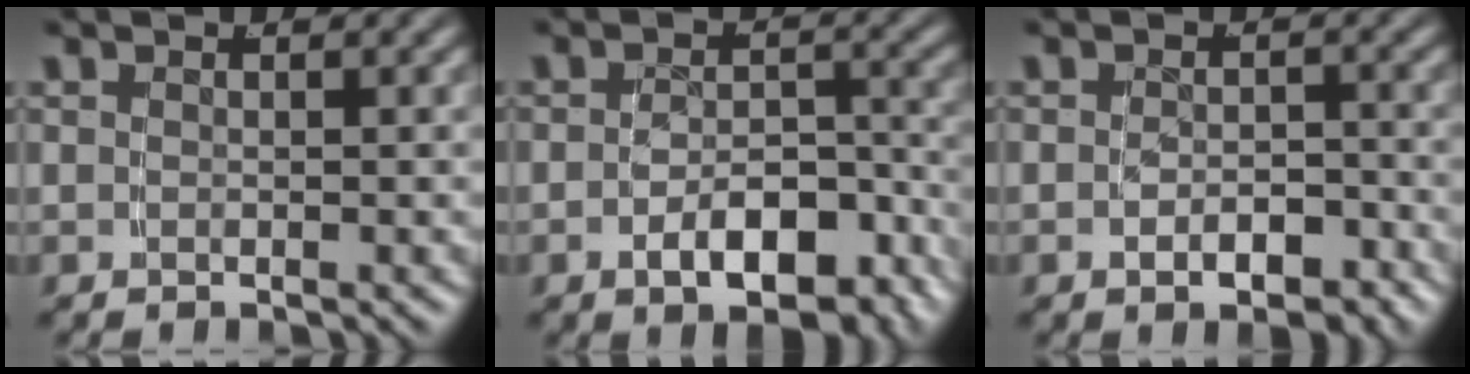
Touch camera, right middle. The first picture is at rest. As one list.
[{"total": 5.6, "force": [-4.0, 2.2, 3.2], "torque": [-0.042, -0.012, -0.058]}, {"total": 2.6, "force": [-2.1, 0.9, 1.3], "torque": [-0.014, -0.003, -0.032]}]